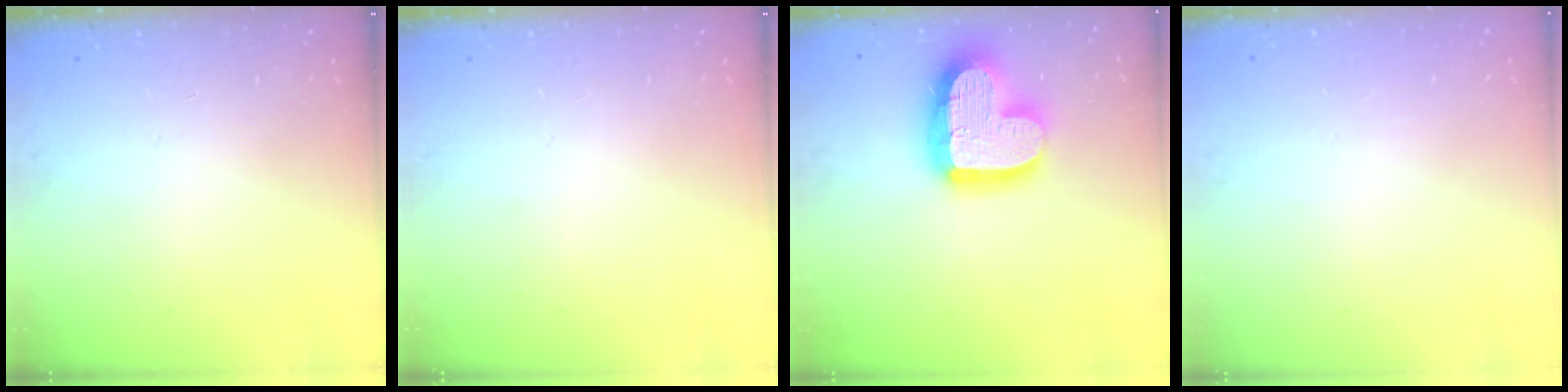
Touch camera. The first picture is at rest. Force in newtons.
{"total": 0.0}
{"total": 19.6, "press": 19.6, "slide": 1.5}
{"total": 0.0}